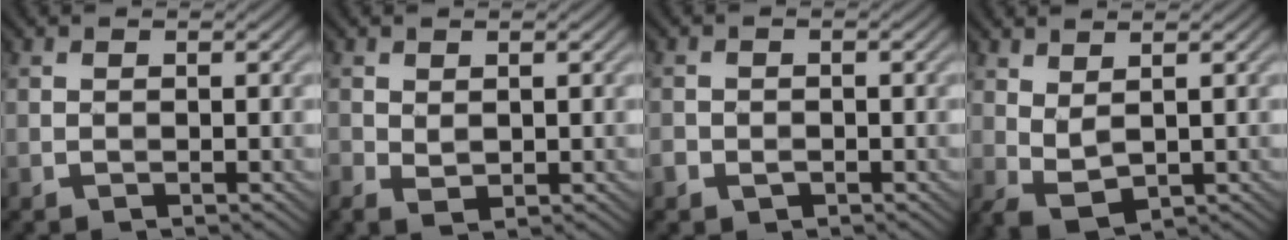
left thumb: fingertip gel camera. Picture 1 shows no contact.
{"total": 1.7, "force": [0.2, 1.0, 1.3], "torque": [-0.032, -0.005, 0.009]}
{"total": 1.8, "force": [-0.9, 1.3, 0.8], "torque": [-0.019, -0.006, -0.019]}
{"total": 3.0, "force": [1.4, 1.1, 2.3], "torque": [-0.060, -0.002, 0.033]}